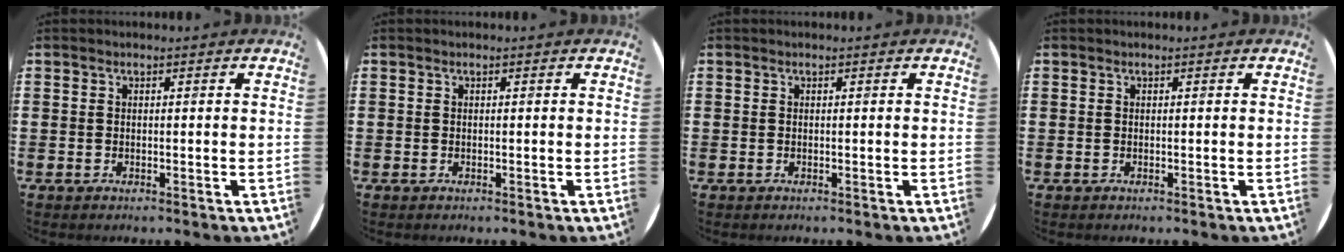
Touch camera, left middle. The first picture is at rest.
{"total": 0.0}
{"total": 0.0}
{"total": 0.0}